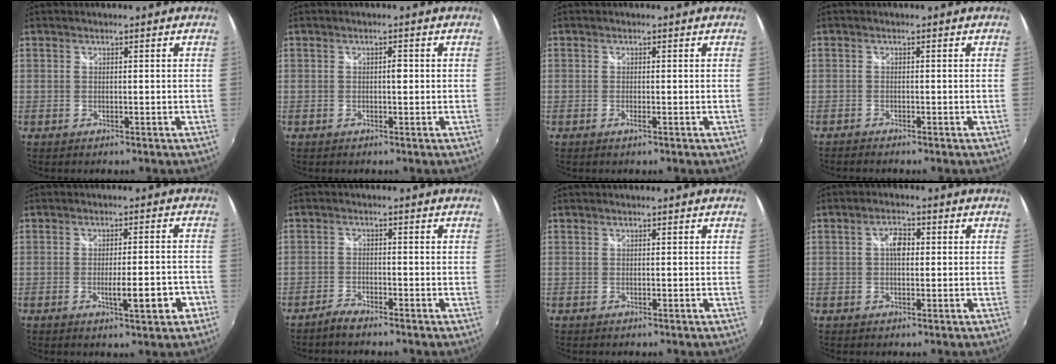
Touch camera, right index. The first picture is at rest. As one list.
[{"total": 1.2, "force": [0.0, 0.6, 1.0], "torque": [-0.015, 0.004, -0.002]}, {"total": 1.0, "force": [-0.5, -0.2, 0.8], "torque": [-0.014, -0.001, -0.010]}, {"total": 1.3, "force": [-1.3, 0.2, 0.2], "torque": [-0.011, -0.008, -0.027]}, {"total": 7.1, "force": [-3.1, 1.1, 6.3], "torque": [-0.101, -0.011, -0.042]}, {"total": 2.8, "force": [-2.6, 0.4, 1.0], "torque": [-0.038, -0.003, -0.054]}, {"total": 0.0}, {"total": 3.2, "force": [0.3, 1.8, 2.6], "torque": [-0.044, 0.009, 0.002]}]